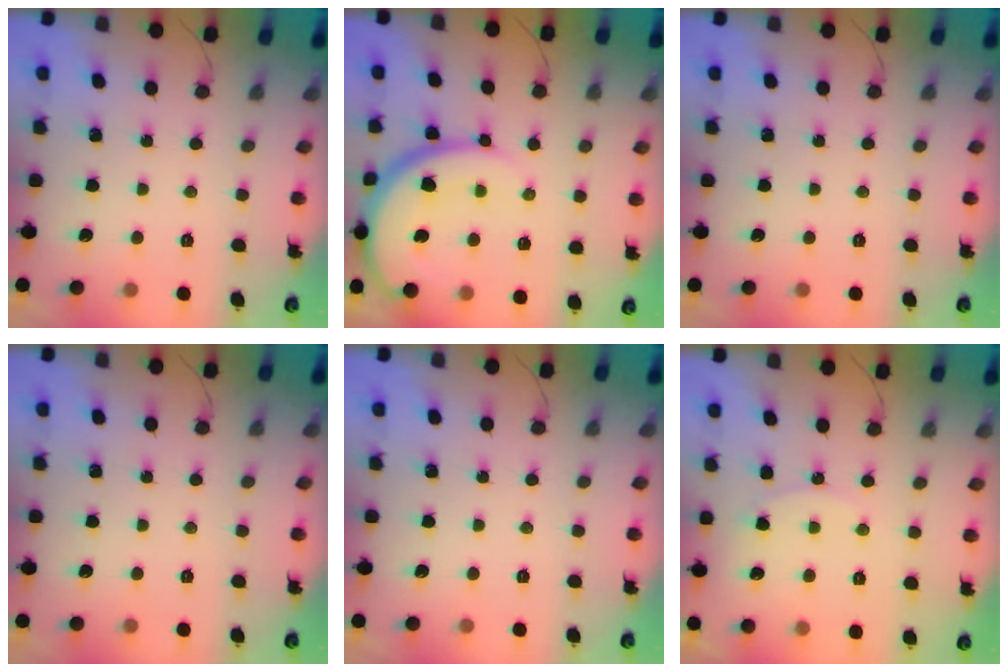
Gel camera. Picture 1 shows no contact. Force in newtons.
{"total": 15.7, "press": 15.6, "slide": 1.4}
{"total": 0.0}
{"total": 0.0}
{"total": 0.0}
{"total": 8.1, "press": 8.1, "slide": 0.6}